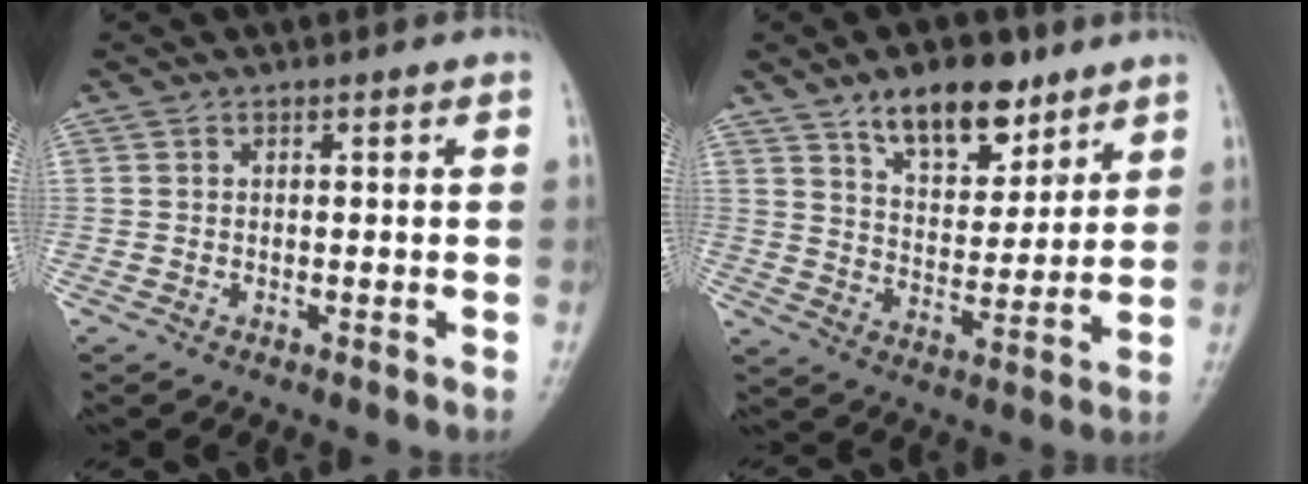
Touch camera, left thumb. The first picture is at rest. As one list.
[{"total": 12.7, "force": [8.4, 6.2, 7.3], "torque": [-0.080, -0.053, 0.140]}]